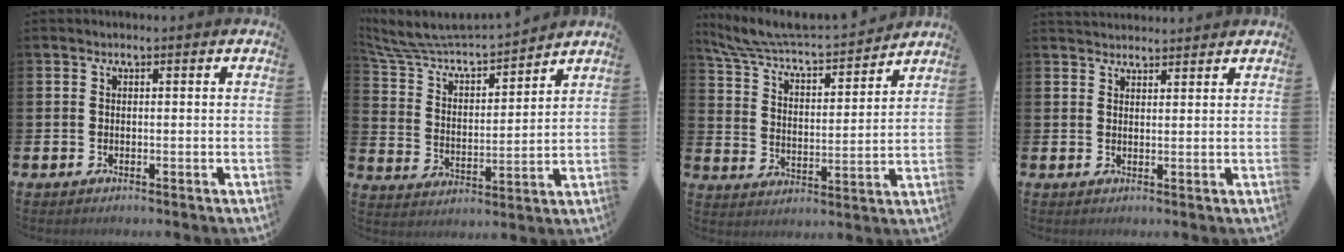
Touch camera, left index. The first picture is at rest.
{"total": 6.8, "force": [6.5, 1.3, 1.1], "torque": [-0.060, -0.054, 0.110]}
{"total": 7.0, "force": [6.8, 1.3, 1.4], "torque": [-0.065, -0.055, 0.114]}
{"total": 2.4, "force": [2.4, 0.5, -0.1], "torque": [0.009, -0.013, 0.042]}